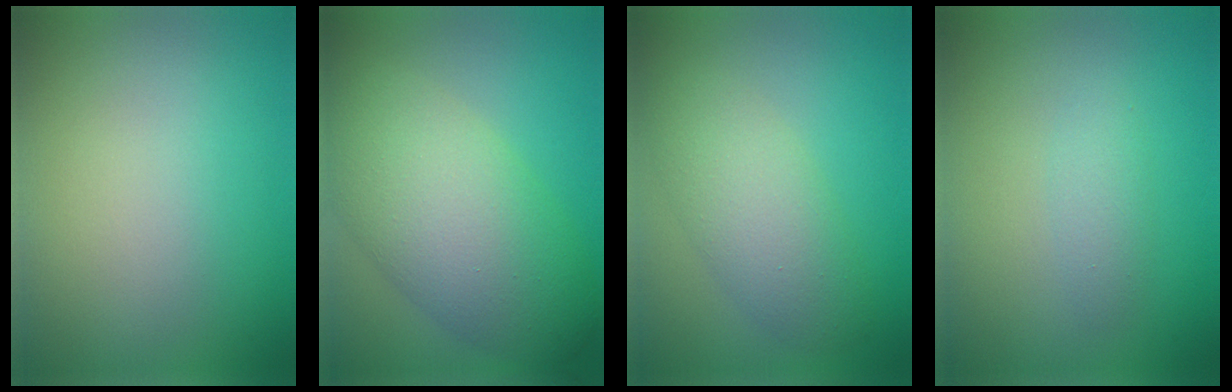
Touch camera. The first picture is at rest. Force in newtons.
{"total": 9.9, "press": 9.9, "slide": 0.6}
{"total": 4.7, "press": 4.7, "slide": 0.2}
{"total": 1.4, "press": 1.4, "slide": 0.1}